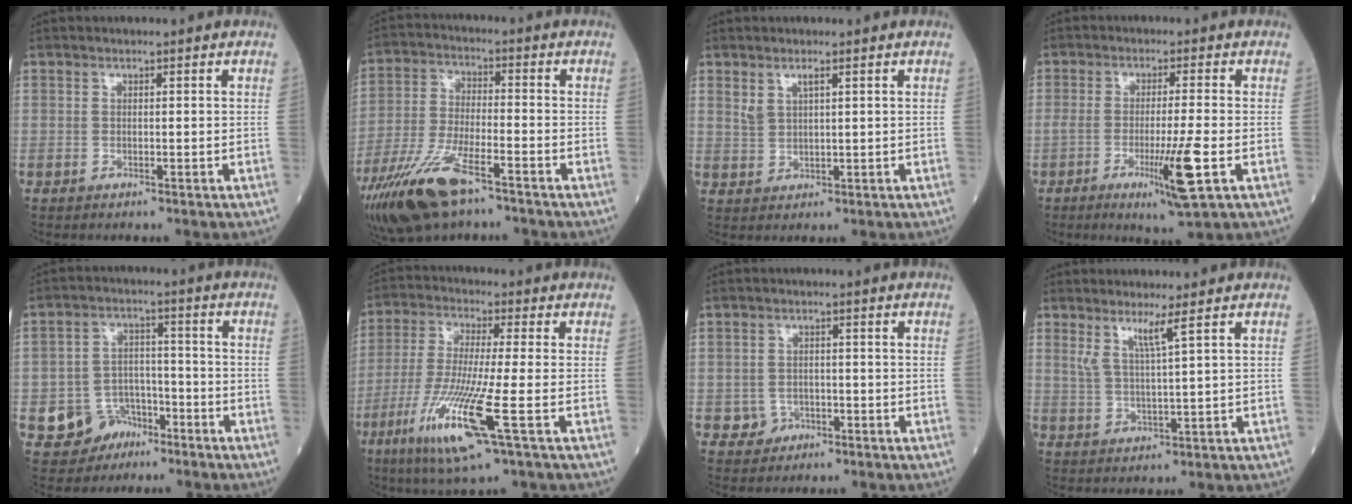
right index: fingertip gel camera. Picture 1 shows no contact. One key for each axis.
{"total": 13.5, "fx": -8.7, "fy": 3.8, "fz": 9.6, "tx": -0.196, "ty": -0.022, "tz": -0.160}
{"total": 2.6, "fx": 1.6, "fy": 0.9, "fz": 1.9, "tx": -0.047, "ty": 0.004, "tz": 0.039}
{"total": 7.9, "fx": -2.7, "fy": -0.6, "fz": 7.3, "tx": -0.126, "ty": -0.023, "tz": -0.044}
{"total": 7.4, "fx": -3.6, "fy": 6.2, "fz": 1.4, "tx": -0.020, "ty": 0.011, "tz": -0.052}
{"total": 13.0, "fx": -5.2, "fy": 0.0, "fz": 11.9, "tx": -0.253, "ty": -0.031, "tz": -0.101}
{"total": 2.9, "fx": -1.1, "fy": 2.6, "fz": 0.5, "tx": 0.001, "ty": 0.009, "tz": -0.013}
{"total": 4.0, "fx": 2.4, "fy": -0.8, "fz": 3.1, "tx": -0.066, "ty": -0.011, "tz": 0.050}